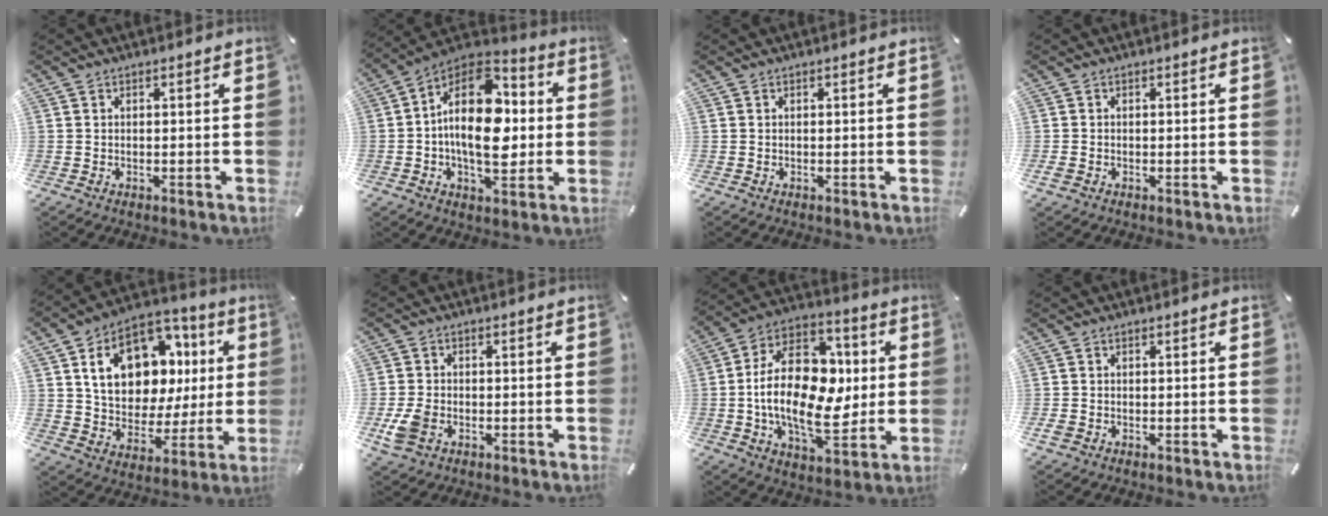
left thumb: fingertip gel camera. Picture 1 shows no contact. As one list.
[{"total": 19.9, "force": [0.6, 11.9, 15.9], "torque": [-0.289, -0.012, 0.006]}, {"total": 0.0}, {"total": 0.8, "force": [-0.4, 0.6, 0.4], "torque": [-0.012, 0.000, -0.010]}, {"total": 18.4, "force": [6.5, 13.3, 11.0], "torque": [-0.188, -0.025, 0.122]}, {"total": 6.1, "force": [-1.9, 4.9, 3.0], "torque": [-0.076, 0.008, -0.036]}, {"total": 22.6, "force": [-0.3, 14.9, 17.0], "torque": [-0.313, -0.007, -0.006]}, {"total": 1.0, "force": [-0.5, 0.8, 0.5], "torque": [-0.007, 0.002, -0.009]}]